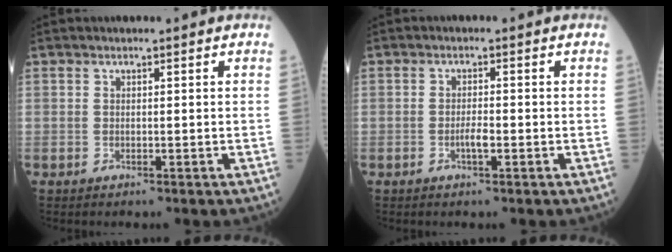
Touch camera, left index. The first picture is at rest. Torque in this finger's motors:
{"motor_torque": [0.33, 0.13, 0.03, 0.01]}